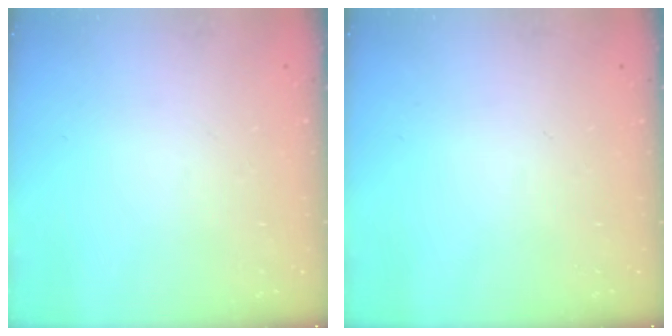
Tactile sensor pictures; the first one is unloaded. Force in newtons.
{"total": 0.0}